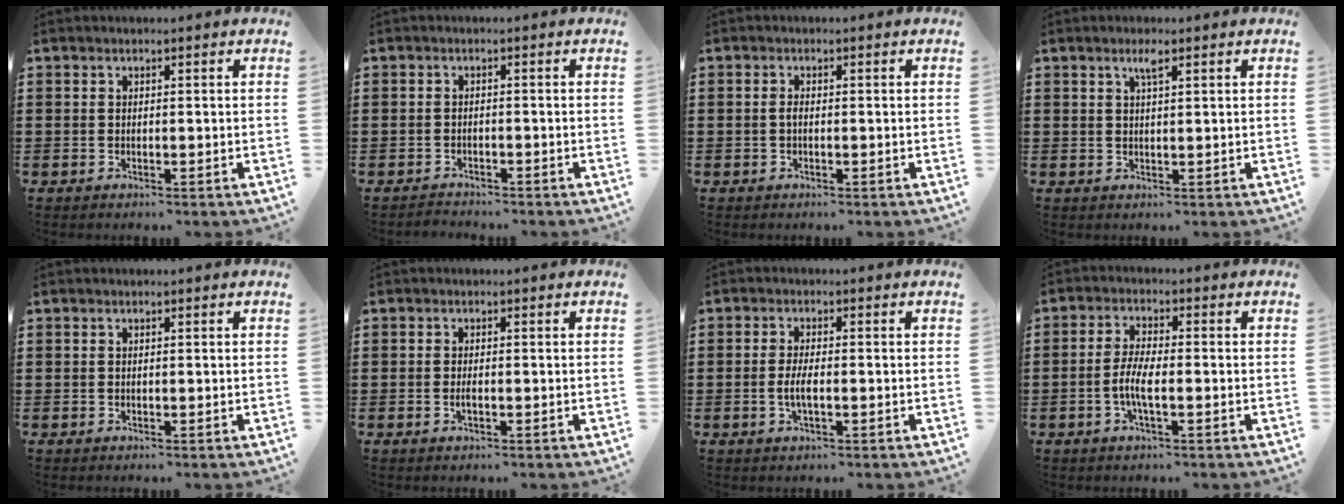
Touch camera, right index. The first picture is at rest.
{"total": 1.4, "force": [-1.4, 0.1, -0.2], "torque": [-0.002, 0.003, -0.031]}
{"total": 1.1, "force": [-0.3, 0.4, 1.0], "torque": [-0.028, -0.005, -0.007]}
{"total": 2.1, "force": [1.3, 0.3, 1.7], "torque": [-0.035, 0.002, 0.021]}
{"total": 0.0}
{"total": 1.2, "force": [-0.4, 0.3, 1.1], "torque": [-0.022, -0.004, -0.006]}
{"total": 3.0, "force": [-0.6, 0.8, 2.8], "torque": [-0.064, -0.005, -0.017]}
{"total": 4.6, "force": [-1.5, 1.1, 4.2], "torque": [-0.100, -0.006, -0.035]}